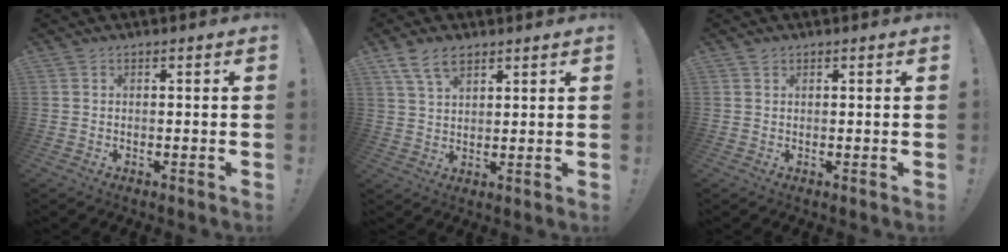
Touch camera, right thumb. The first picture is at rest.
{"total": 7.7, "force": [5.0, 4.1, 4.2], "torque": [-0.078, -0.011, 0.097]}
{"total": 1.0, "force": [0.8, 0.5, 0.1], "torque": [0.004, -0.003, 0.015]}